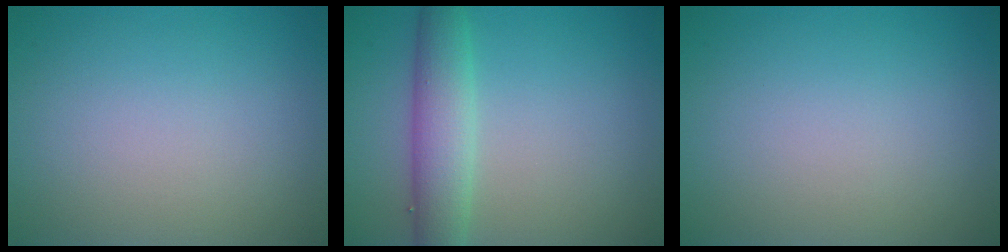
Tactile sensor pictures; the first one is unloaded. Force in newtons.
{"total": 4.3, "press": 4.3, "slide": 0.3}
{"total": 0.0}